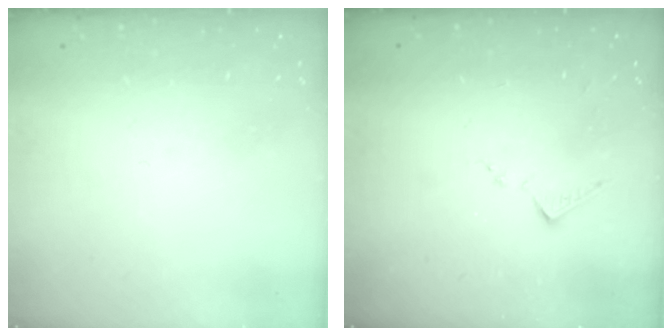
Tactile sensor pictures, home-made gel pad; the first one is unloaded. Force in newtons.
{"total": 7.5, "press": 7.5, "slide": 0.6}